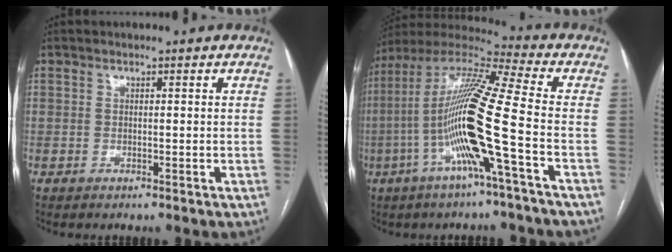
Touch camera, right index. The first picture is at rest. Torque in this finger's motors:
{"motor_torque": [2.14, 0.00, 0.62, 0.21]}